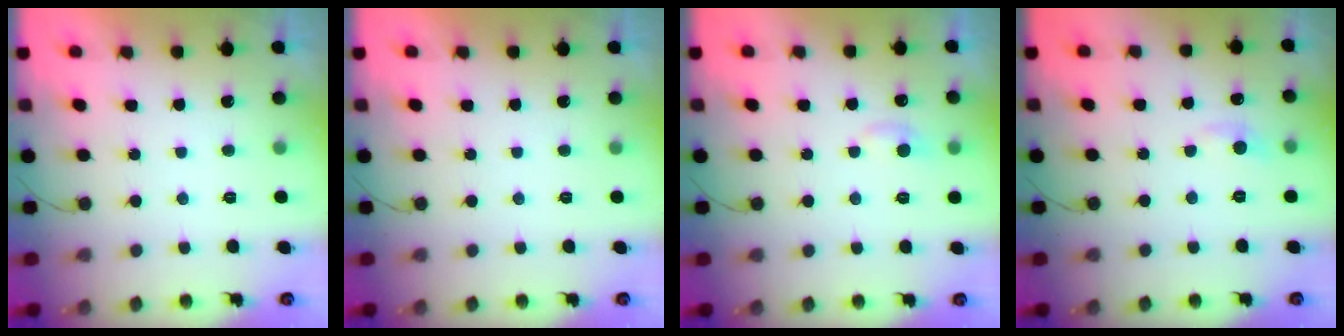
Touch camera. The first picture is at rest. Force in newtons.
{"total": 0.0}
{"total": 4.2, "press": 4.1, "slide": 0.5}
{"total": 5.9, "press": 5.9, "slide": 0.9}